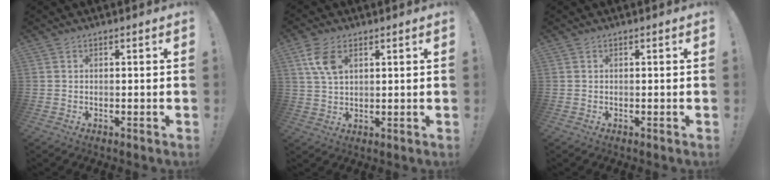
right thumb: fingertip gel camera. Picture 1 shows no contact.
{"total": 7.2, "force": [3.3, 3.9, 5.0], "torque": [-0.104, -0.005, 0.063]}
{"total": 0.0}